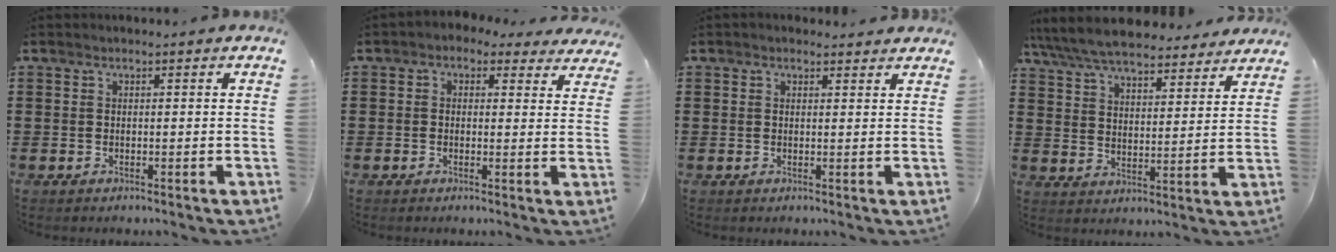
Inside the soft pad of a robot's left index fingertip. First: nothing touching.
{"total": 1.9, "force": [0.9, 1.5, 0.8], "torque": [-0.014, 0.003, 0.014]}
{"total": 1.1, "force": [1.0, 0.4, 0.2], "torque": [-0.006, 0.003, 0.020]}
{"total": 7.8, "force": [7.3, 1.2, 2.4], "torque": [-0.076, -0.035, 0.132]}